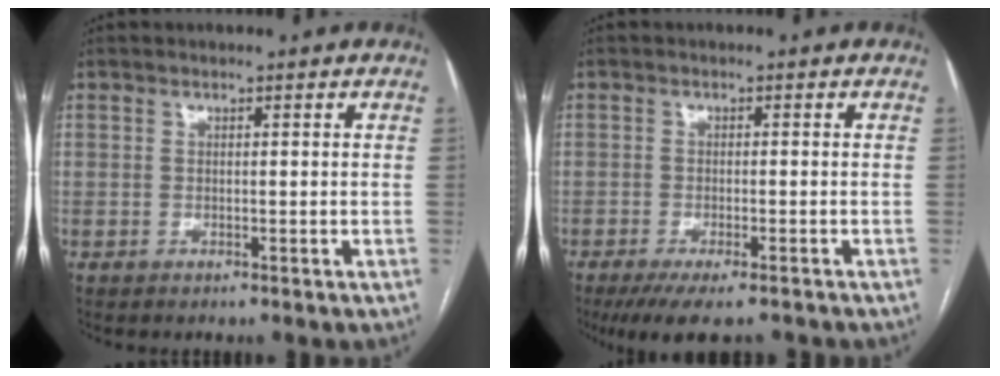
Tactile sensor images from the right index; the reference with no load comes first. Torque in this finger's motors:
{"motor_torque": [0.78, -0.76, 0.37, 0.09]}